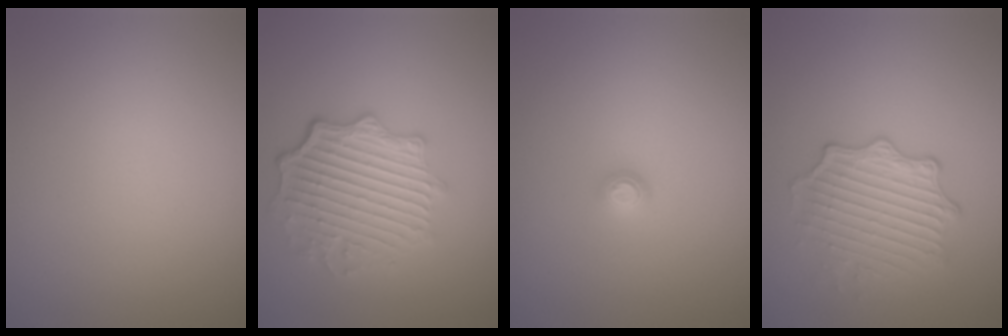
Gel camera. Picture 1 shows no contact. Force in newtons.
{"total": 6.0, "press": 4.6, "slide": 3.8}
{"total": 1.1, "press": 1.1, "slide": 0.1}
{"total": 4.1, "press": 3.4, "slide": 2.3}